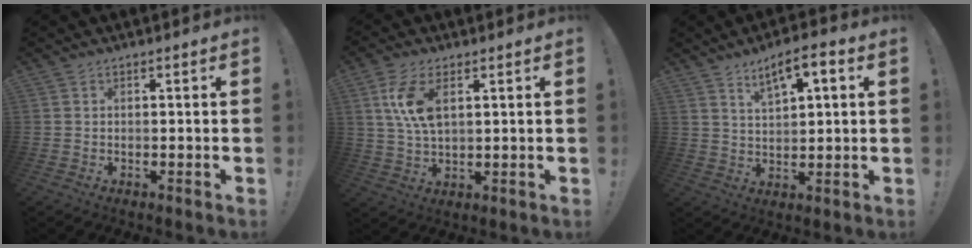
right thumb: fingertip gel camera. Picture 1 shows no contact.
{"total": 9.2, "force": [3.1, 4.3, 7.5], "torque": [-0.148, -0.009, 0.052]}
{"total": 7.4, "force": [4.2, 2.3, 5.6], "torque": [-0.096, -0.013, 0.072]}